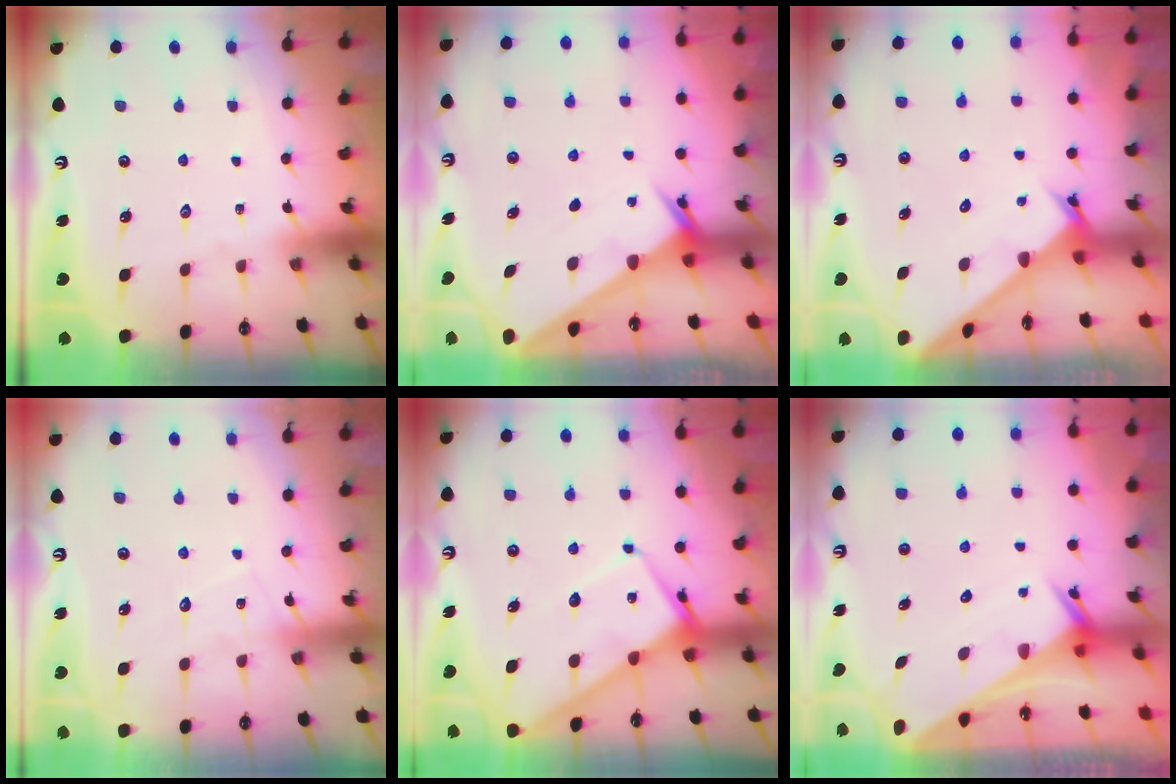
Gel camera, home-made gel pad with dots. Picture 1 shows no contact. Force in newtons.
{"total": 2.0, "press": 2.0, "slide": 0.1}
{"total": 2.6, "press": 2.6, "slide": 0.3}
{"total": 5.4, "press": 5.4, "slide": 0.6}
{"total": 9.0, "press": 9.0, "slide": 1.1}
{"total": 2.6, "press": 2.6, "slide": 0.1}